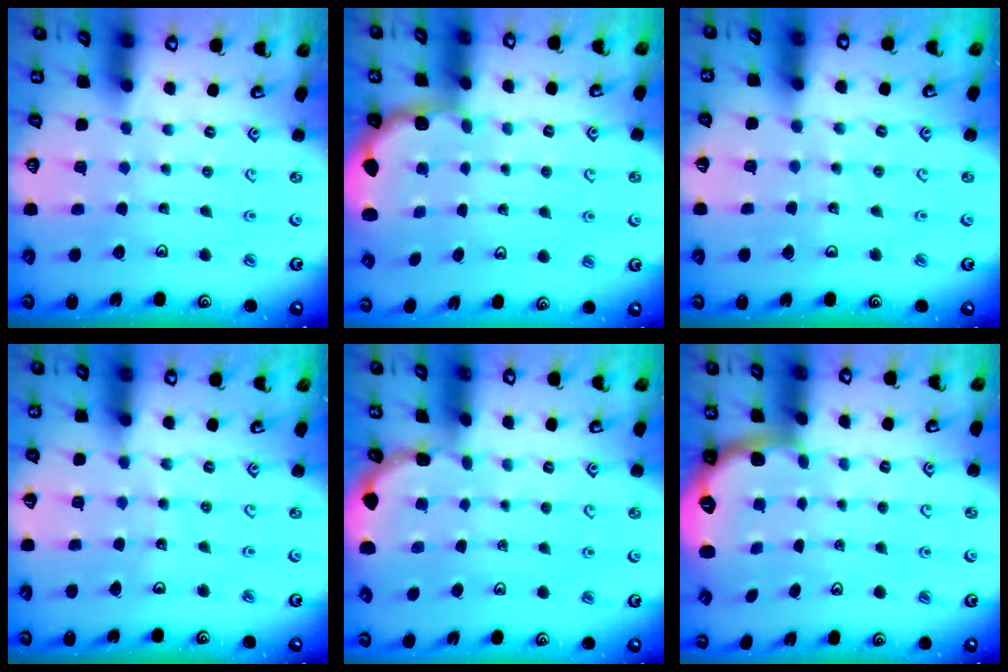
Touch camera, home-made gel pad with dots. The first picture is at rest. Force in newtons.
{"total": 2.7, "press": 2.2, "slide": 1.5}
{"total": 4.0, "press": 4.0, "slide": 0.4}
{"total": 5.7, "press": 5.6, "slide": 1.0}
{"total": 2.4, "press": 2.4, "slide": 0.3}
{"total": 2.7, "press": 1.6, "slide": 2.1}